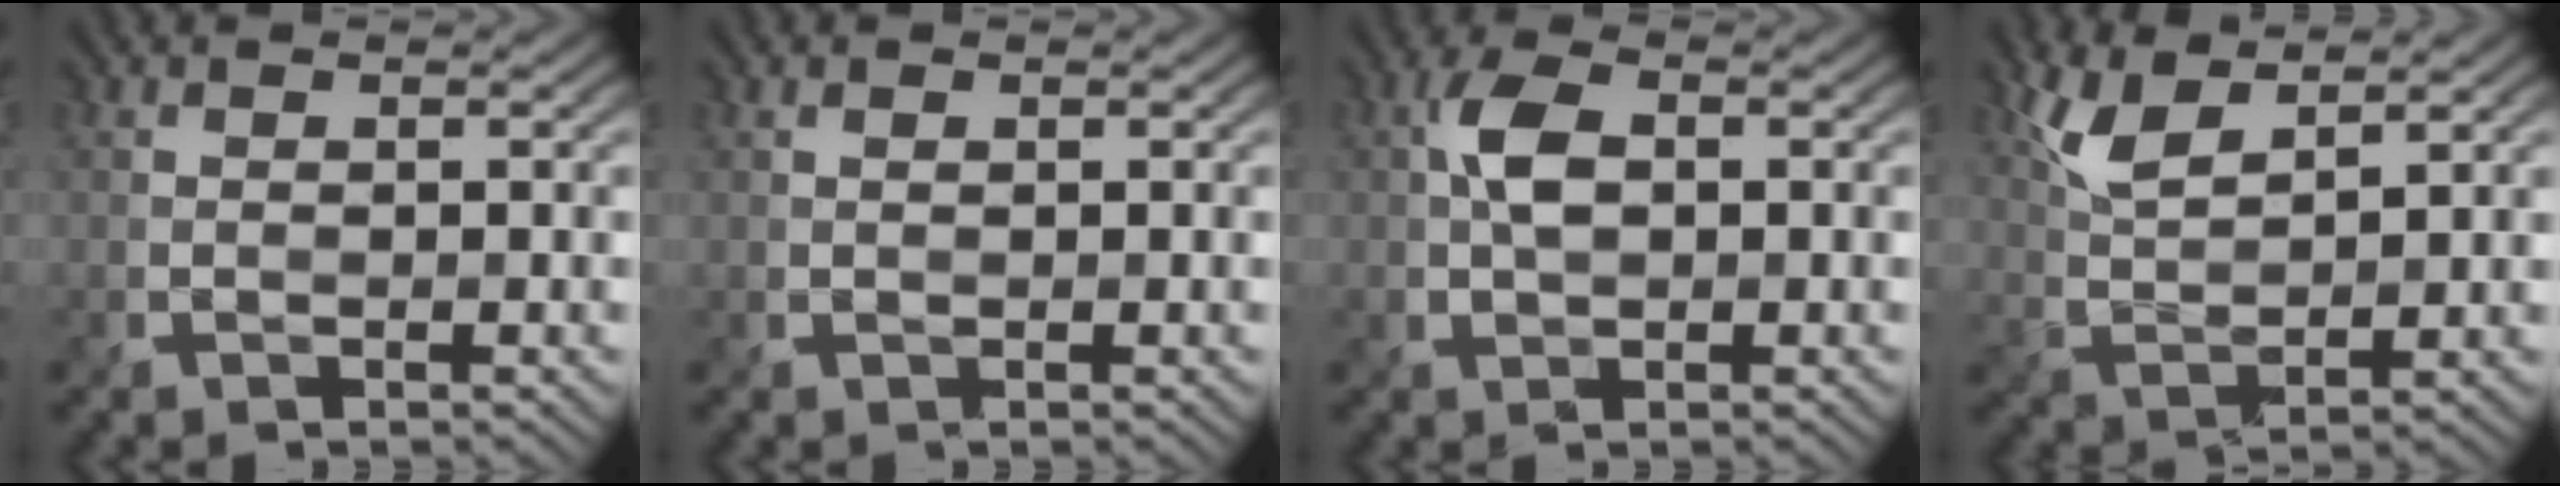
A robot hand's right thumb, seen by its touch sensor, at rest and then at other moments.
{"total": 0.0}
{"total": 3.9, "force": [0.2, 2.2, 3.2], "torque": [-0.073, 0.005, 0.002]}
{"total": 5.1, "force": [3.5, 1.5, 3.4], "torque": [-0.089, 0.004, 0.078]}